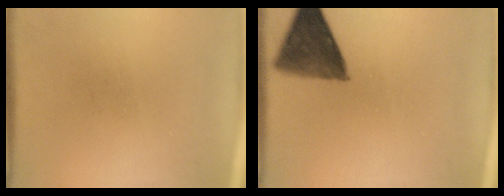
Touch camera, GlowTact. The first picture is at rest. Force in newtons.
{"total": 9.7}